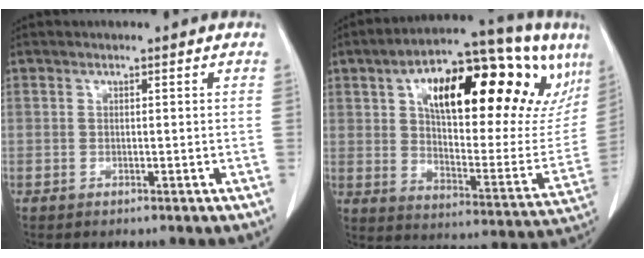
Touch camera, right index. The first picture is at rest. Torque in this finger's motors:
{"motor_torque": [1.26, 0.87, 0.57, 0.21]}